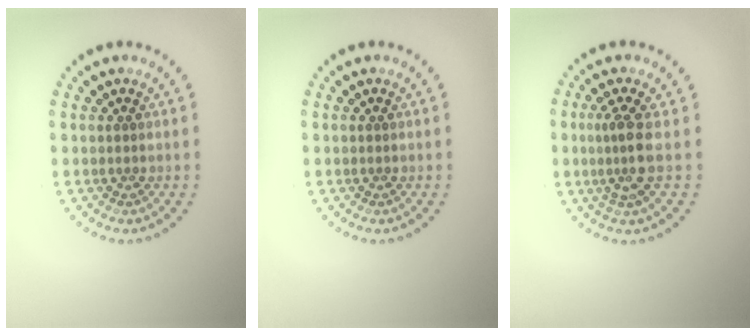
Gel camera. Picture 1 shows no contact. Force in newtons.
{"total": 0.0}
{"total": 2.6, "press": 1.9, "slide": 1.8}